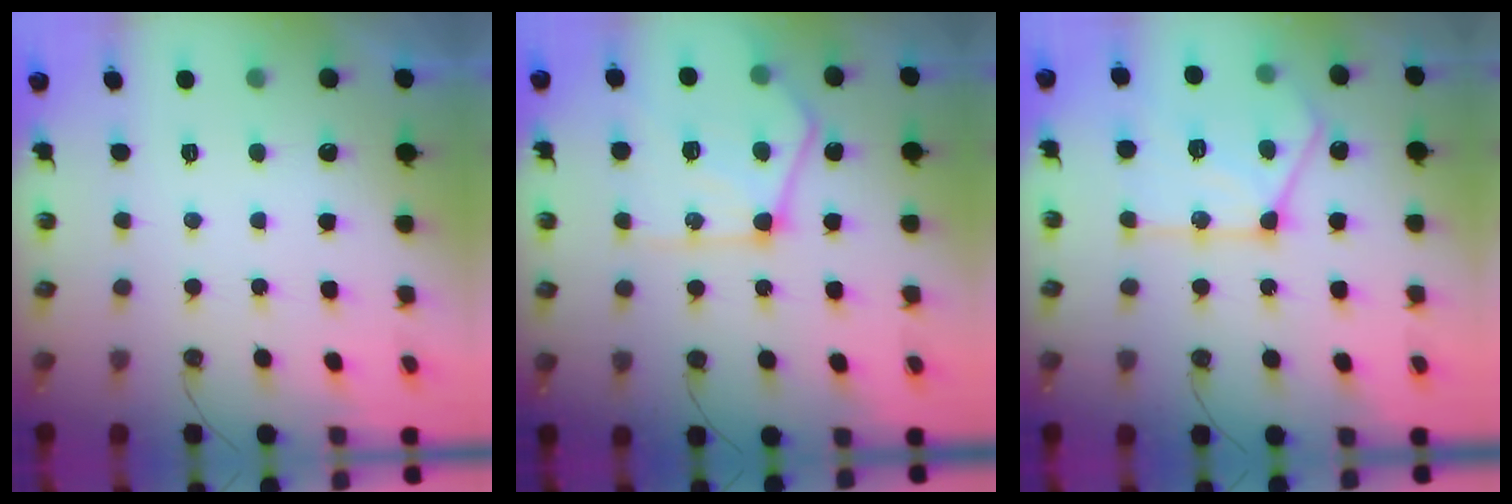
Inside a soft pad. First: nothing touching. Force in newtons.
{"total": 18.8, "press": 18.7, "slide": 1.8}
{"total": 17.5, "press": 17.5, "slide": 1.4}